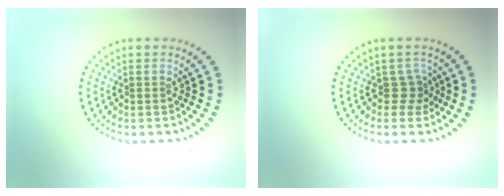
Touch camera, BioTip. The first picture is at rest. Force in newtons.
{"total": 1.8, "press": 1.1, "slide": 1.4}